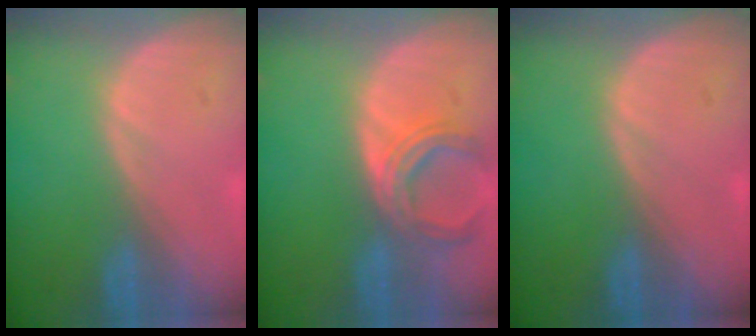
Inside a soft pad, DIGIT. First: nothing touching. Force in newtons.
{"total": 5.7, "press": 5.7, "slide": 0.5}
{"total": 0.0}